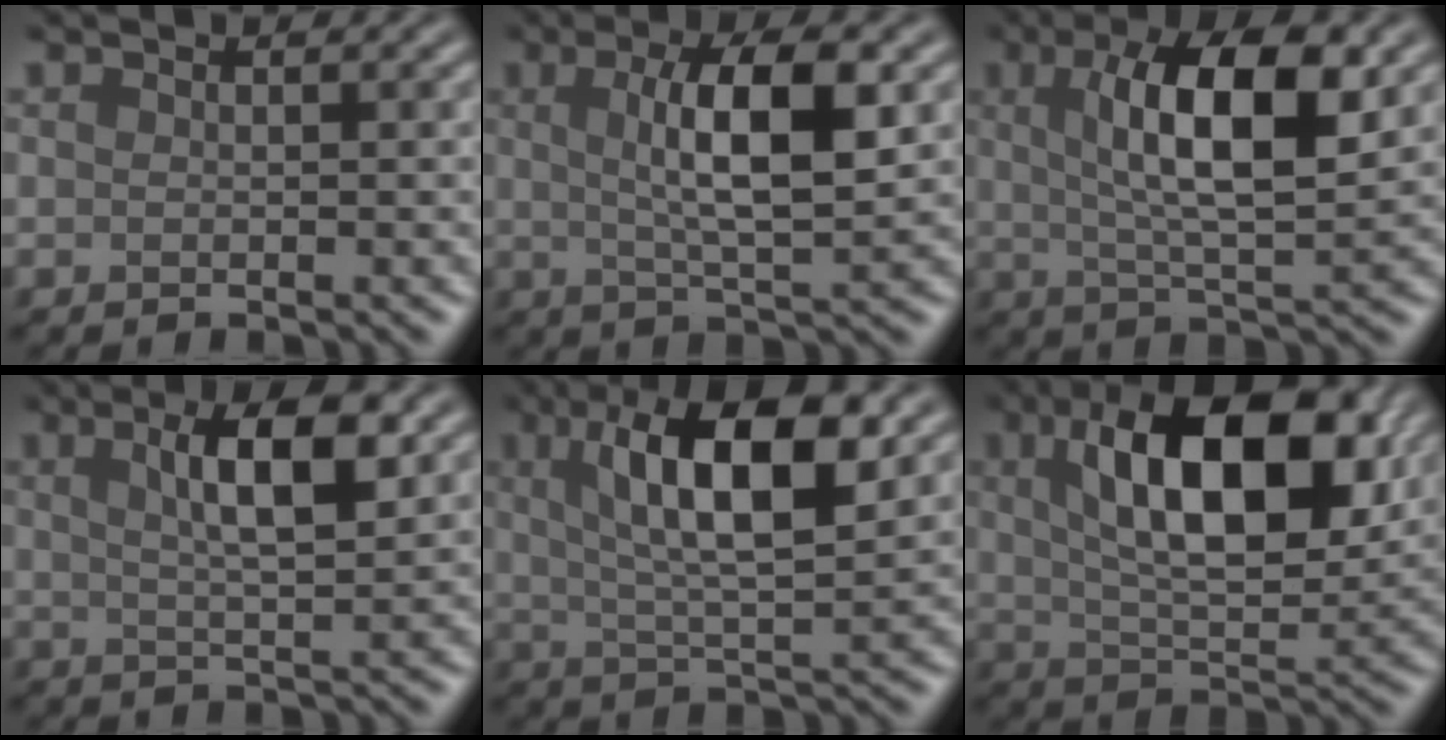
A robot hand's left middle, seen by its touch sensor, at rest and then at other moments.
{"total": 6.3, "force": [0.8, 1.4, 6.1], "torque": [-0.099, 0.010, 0.022]}
{"total": 8.4, "force": [1.7, 2.3, 7.9], "torque": [-0.128, 0.008, 0.036]}
{"total": 5.5, "force": [1.6, 1.2, 5.1], "torque": [-0.079, 0.007, 0.032]}
{"total": 8.9, "force": [2.4, 2.5, 8.2], "torque": [-0.135, 0.011, 0.047]}
{"total": 11.5, "force": [3.2, 5.0, 9.9], "torque": [-0.146, 0.011, 0.054]}